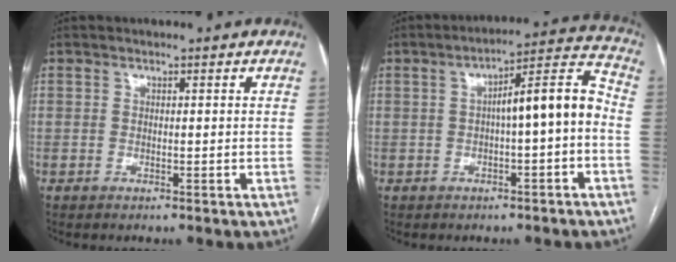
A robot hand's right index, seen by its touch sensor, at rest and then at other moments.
{"total": 9.3, "force": [-1.0, 1.3, 9.1], "torque": [-0.129, 0.037, -0.013]}